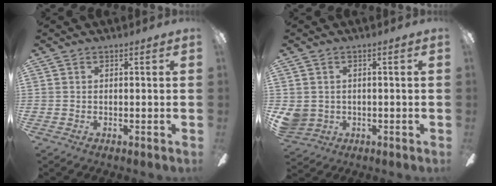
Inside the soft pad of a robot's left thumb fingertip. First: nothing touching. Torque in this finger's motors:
{"motor_torque": [0.12, 0.63, 0.41, -0.48, 0.00]}